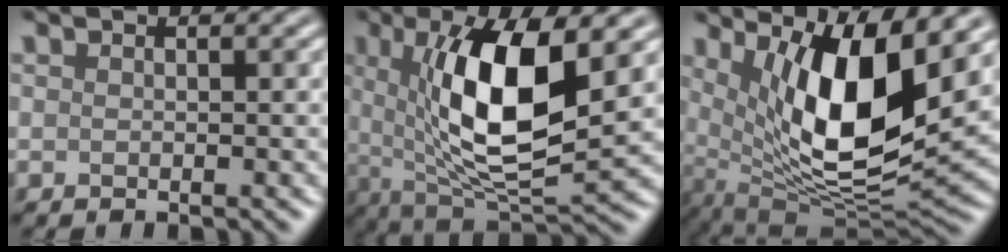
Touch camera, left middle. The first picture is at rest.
{"total": 10.7, "force": [2.0, 3.6, 9.9], "torque": [-0.163, -0.010, 0.039]}
{"total": 11.6, "force": [3.7, 3.7, 10.4], "torque": [-0.168, -0.017, 0.069]}